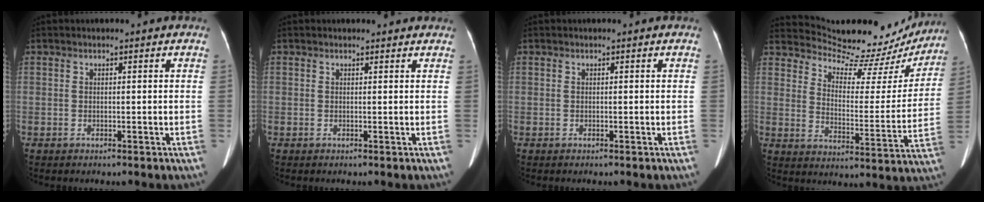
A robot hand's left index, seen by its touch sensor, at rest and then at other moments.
{"total": 1.8, "force": [1.5, 1.1, -0.2], "torque": [0.011, 0.006, 0.010]}
{"total": 0.0}
{"total": 19.3, "force": [18.6, 4.0, 3.0], "torque": [-0.031, -0.060, 0.231]}